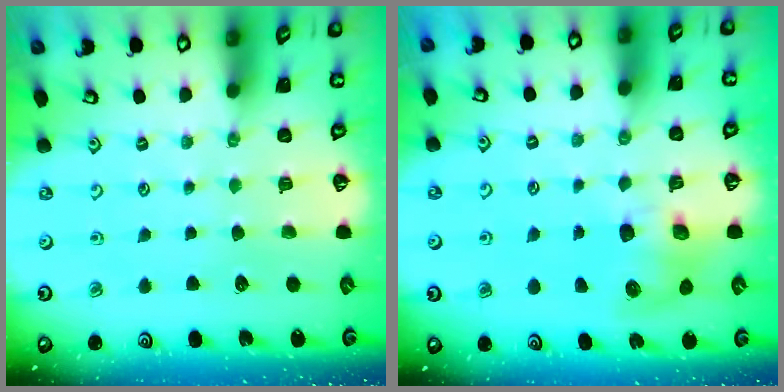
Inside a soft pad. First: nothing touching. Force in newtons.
{"total": 7.6, "press": 7.5, "slide": 1.1}